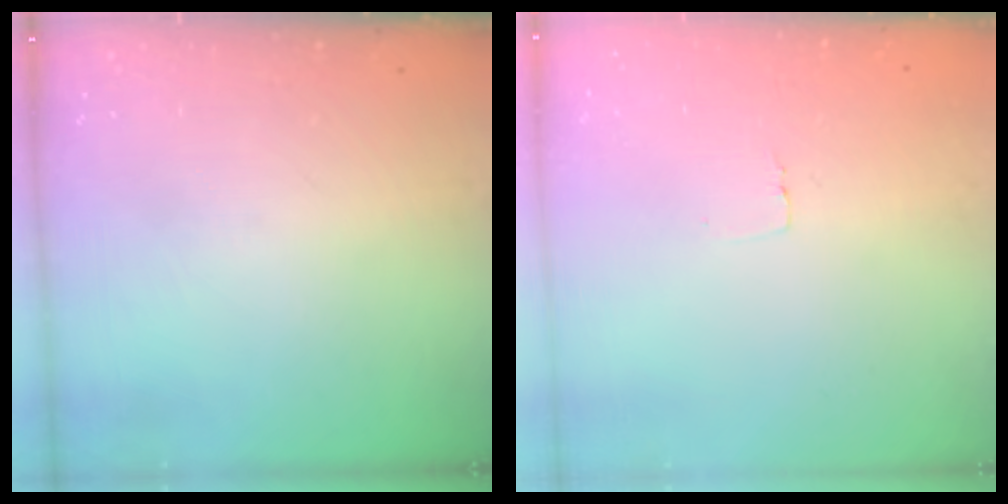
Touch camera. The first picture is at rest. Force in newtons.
{"total": 2.3, "press": 2.3, "slide": 0.1}